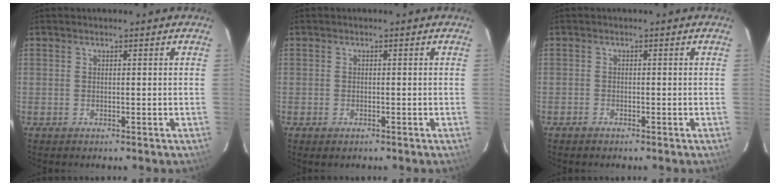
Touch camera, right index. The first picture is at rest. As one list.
[{"total": 1.1, "force": [-0.7, 0.6, 0.5], "torque": [-0.010, -0.003, -0.015]}, {"total": 1.0, "force": [-0.9, 0.4, 0.1], "torque": [-0.007, 0.002, -0.019]}]